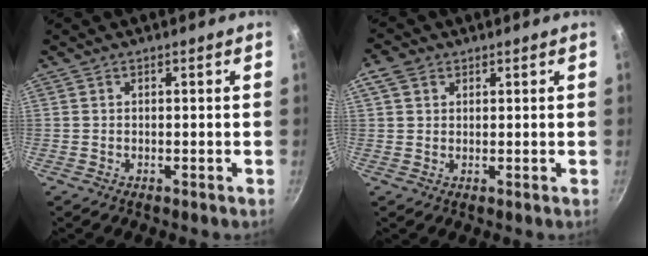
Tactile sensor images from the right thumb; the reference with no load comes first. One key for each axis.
{"total": 3.7, "fx": 1.7, "fy": 2.8, "fz": 1.9, "tx": -0.030, "ty": 0.000, "tz": 0.027}